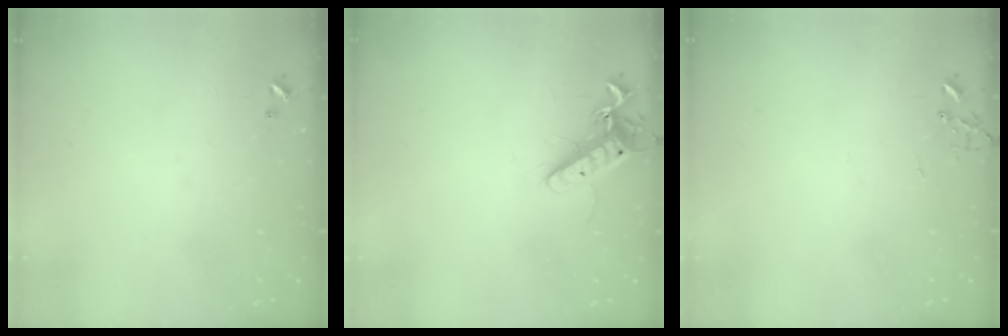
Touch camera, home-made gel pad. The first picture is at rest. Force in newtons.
{"total": 12.4, "press": 12.4, "slide": 1.1}
{"total": 0.0}